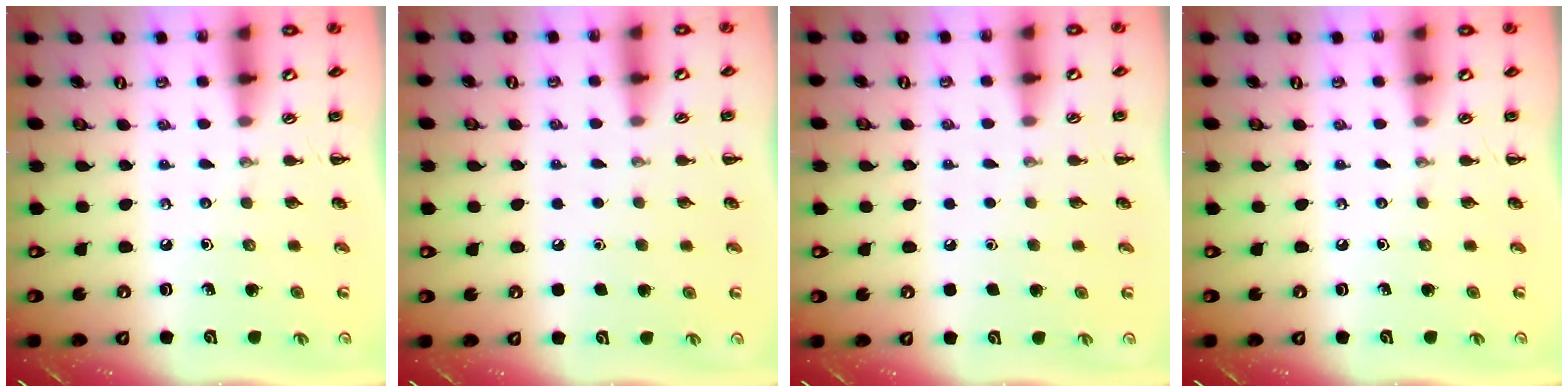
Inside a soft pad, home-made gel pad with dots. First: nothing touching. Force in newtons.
{"total": 1.8, "press": 1.8, "slide": 0.1}
{"total": 1.8, "press": 1.8, "slide": 0.1}
{"total": 0.0}